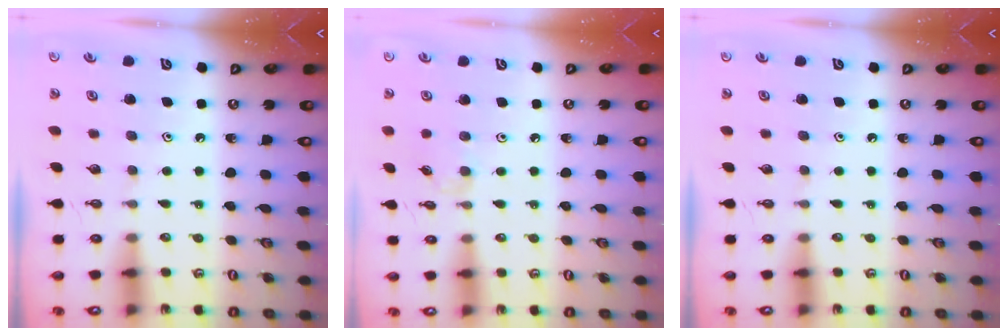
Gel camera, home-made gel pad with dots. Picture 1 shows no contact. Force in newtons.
{"total": 2.9, "press": 2.8, "slide": 0.5}
{"total": 0.0}